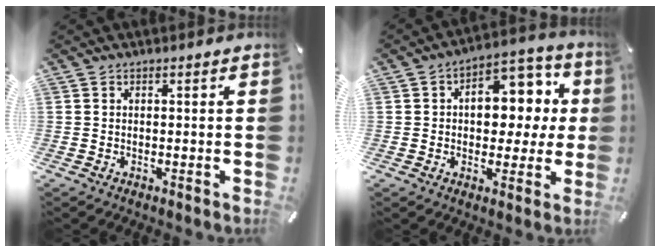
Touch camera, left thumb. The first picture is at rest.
{"total": 12.5, "force": [1.9, 8.3, 9.1], "torque": [-0.113, -0.009, 0.032]}